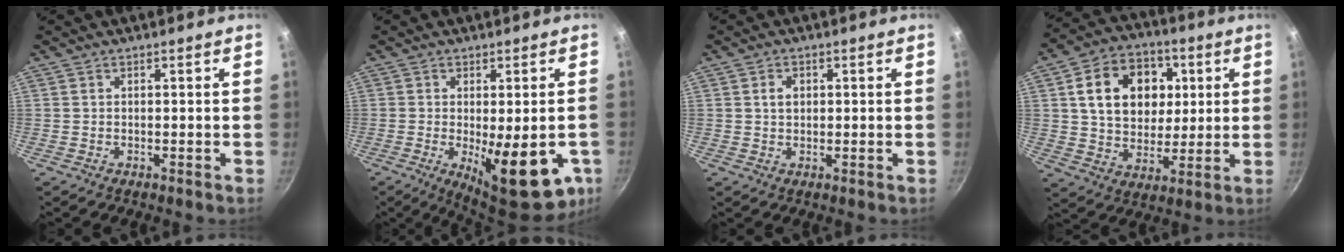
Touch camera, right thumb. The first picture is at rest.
{"total": 16.3, "force": [-4.7, 6.0, 14.4], "torque": [-0.168, -0.016, -0.047]}
{"total": 2.4, "force": [0.5, 1.8, 1.4], "torque": [-0.016, 0.002, 0.008]}
{"total": 17.0, "force": [3.9, 13.1, 10.1], "torque": [-0.137, 0.006, 0.063]}